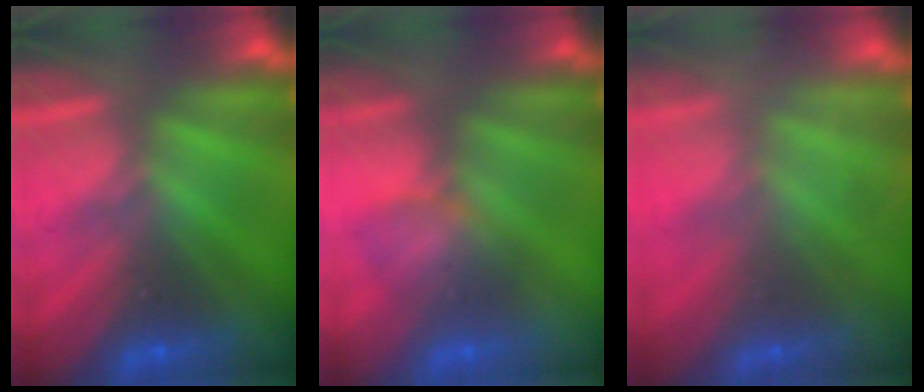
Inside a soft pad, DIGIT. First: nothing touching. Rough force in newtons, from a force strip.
{"total": 3.5}
{"total": 2.5}